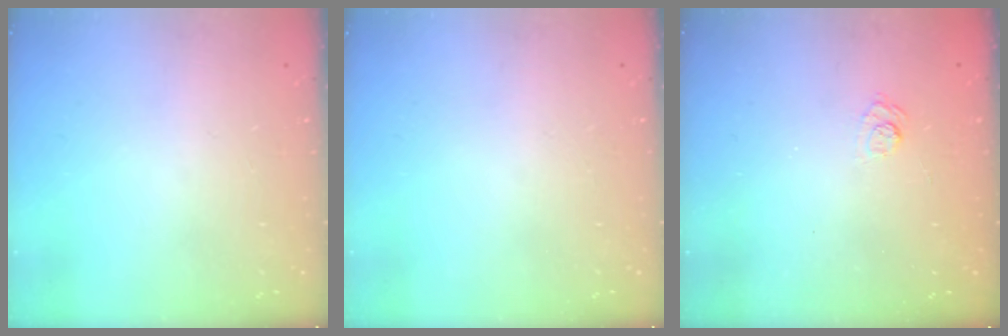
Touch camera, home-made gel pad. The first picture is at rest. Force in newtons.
{"total": 0.0}
{"total": 2.8, "press": 2.3, "slide": 1.6}